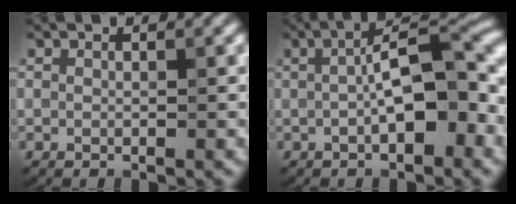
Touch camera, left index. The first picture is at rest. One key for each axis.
{"total": 8.4, "fx": -0.9, "fy": 3.0, "fz": 7.9, "tx": -0.113, "ty": 0.014, "tz": -0.020}